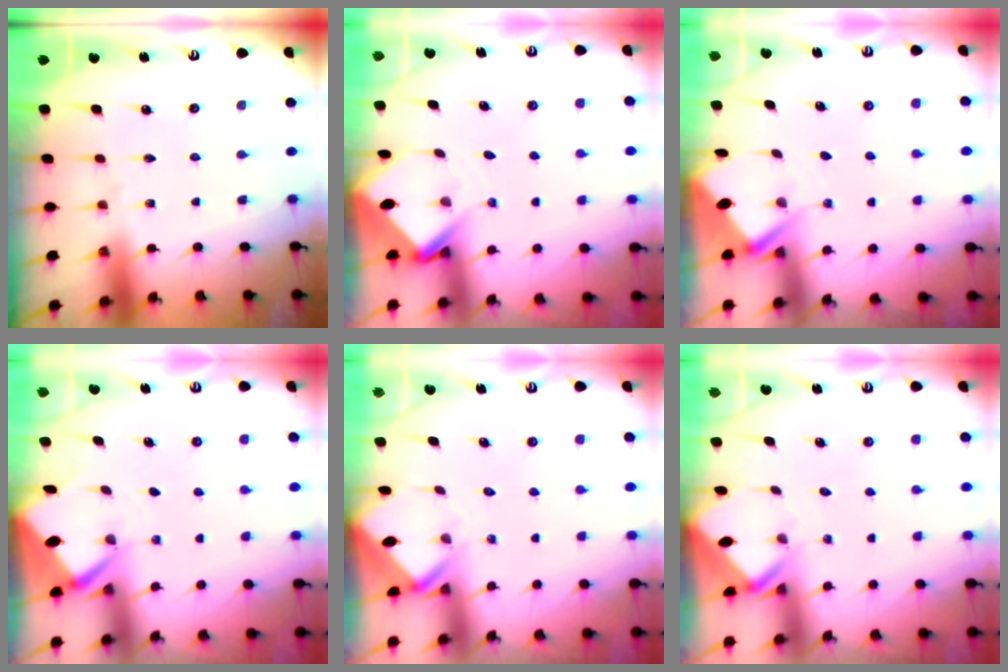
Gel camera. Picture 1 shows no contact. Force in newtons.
{"total": 3.8, "press": 3.7, "slide": 0.3}
{"total": 2.8, "press": 2.8, "slide": 0.4}
{"total": 2.7, "press": 2.7, "slide": 0.3}
{"total": 2.6, "press": 2.6, "slide": 0.1}
{"total": 2.7, "press": 2.7, "slide": 0.2}